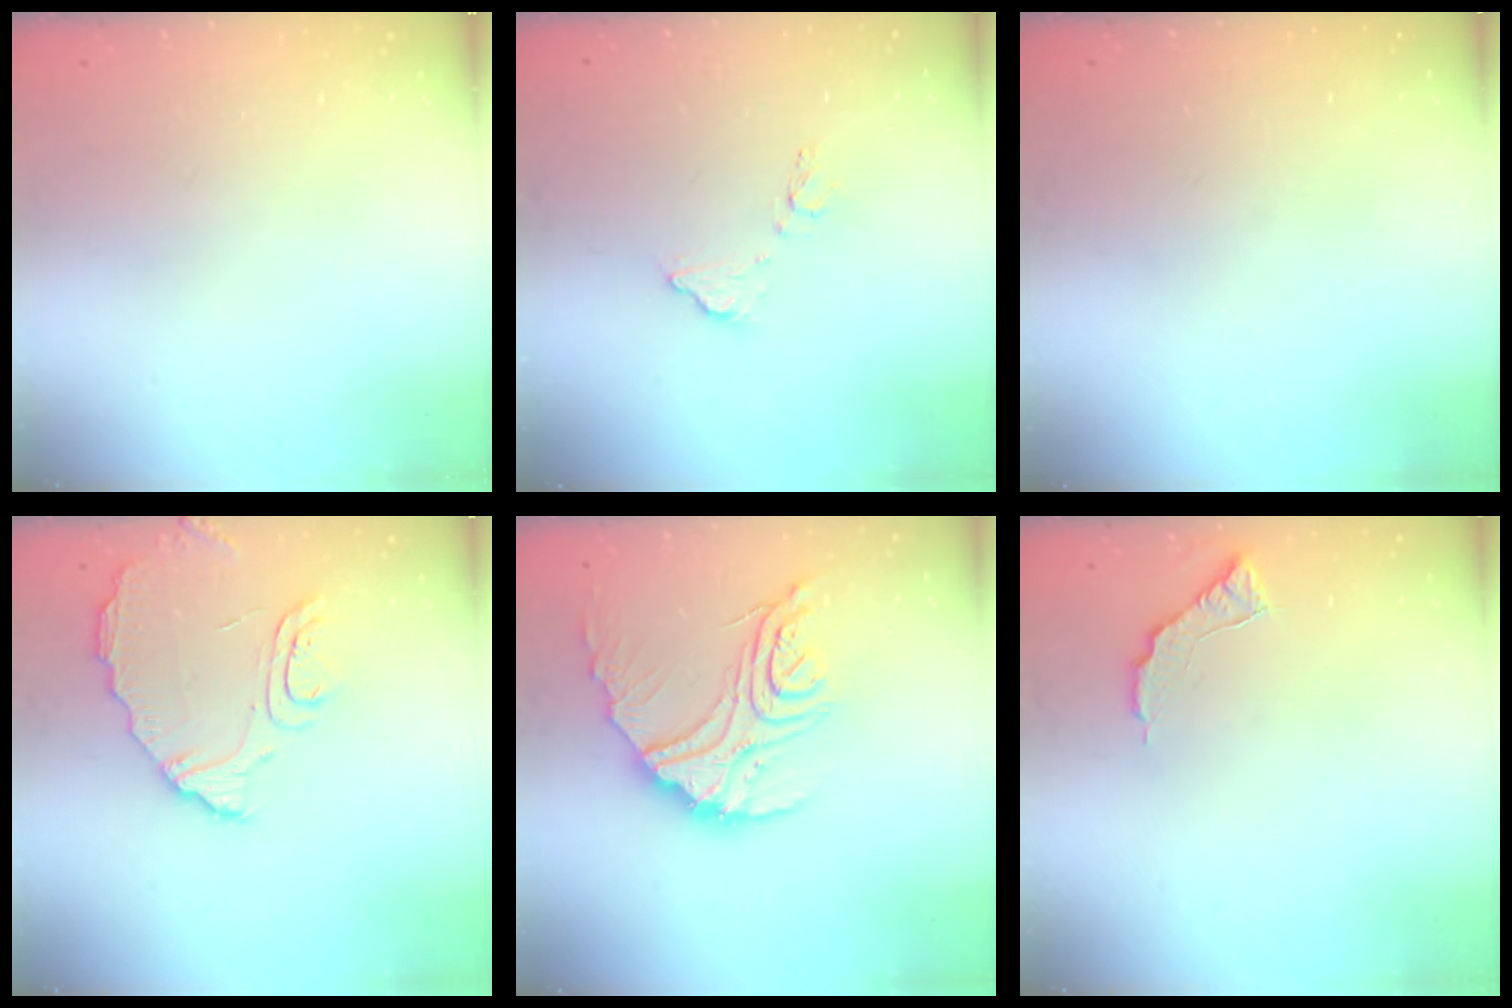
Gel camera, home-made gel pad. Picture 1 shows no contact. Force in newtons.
{"total": 9.8, "press": 9.8, "slide": 0.5}
{"total": 2.9, "press": 2.8, "slide": 0.9}
{"total": 9.0, "press": 9.0, "slide": 0.8}
{"total": 19.5, "press": 19.4, "slide": 1.8}
{"total": 7.3, "press": 7.3, "slide": 0.4}